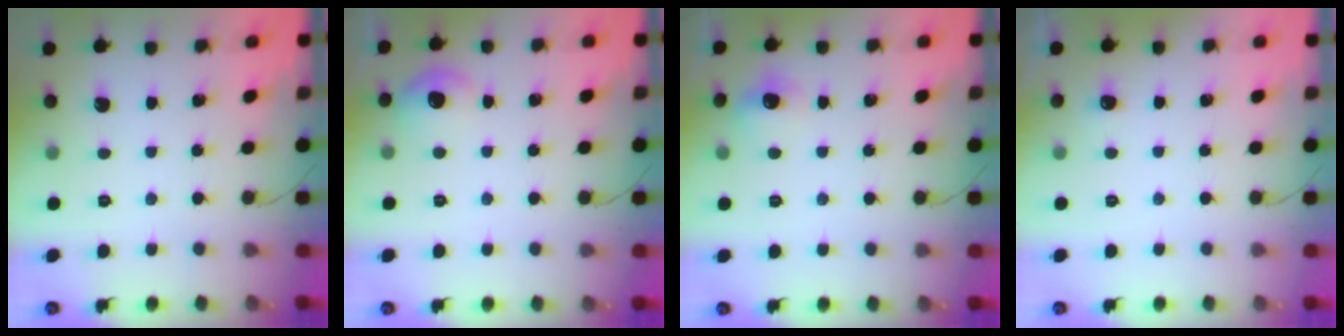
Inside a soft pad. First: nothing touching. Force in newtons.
{"total": 6.9, "press": 6.7, "slide": 1.5}
{"total": 6.8, "press": 6.6, "slide": 1.3}
{"total": 12.1, "press": 3.1, "slide": 11.7}